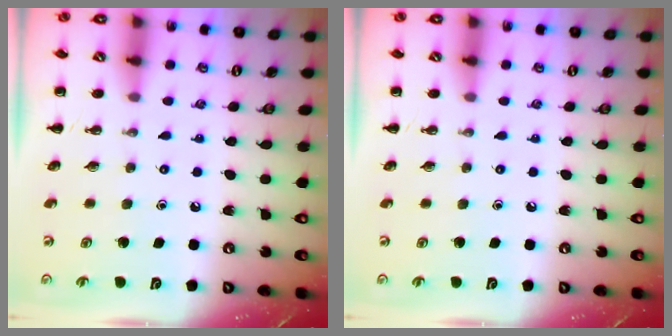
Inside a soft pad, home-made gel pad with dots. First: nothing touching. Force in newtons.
{"total": 0.0}